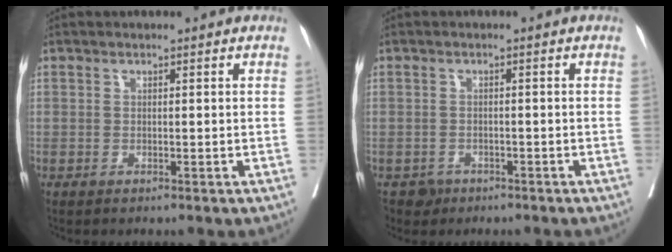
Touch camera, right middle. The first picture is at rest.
{"total": 2.1, "force": [-1.4, 1.5, 0.0], "torque": [-0.002, 0.006, -0.021]}